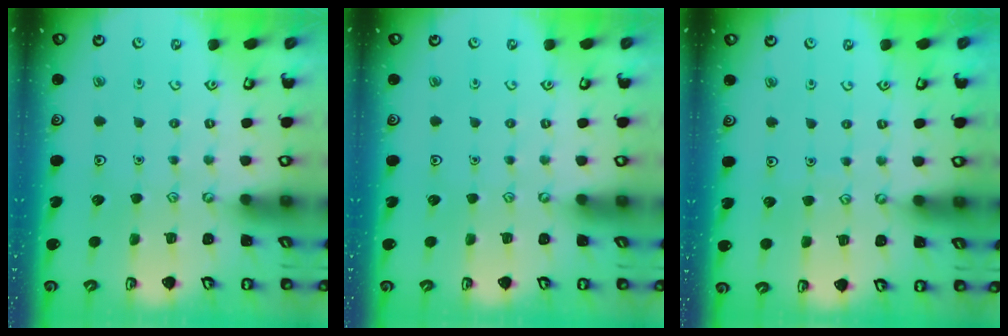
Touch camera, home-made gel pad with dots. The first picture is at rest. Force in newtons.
{"total": 0.0}
{"total": 3.3, "press": 3.3, "slide": 0.2}